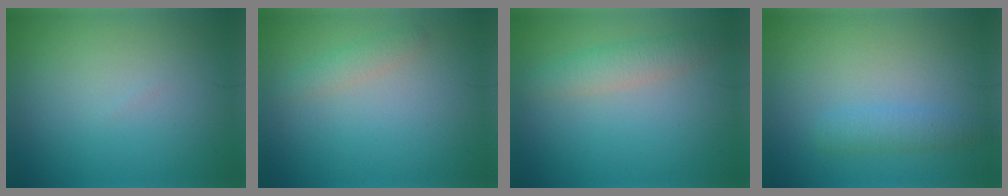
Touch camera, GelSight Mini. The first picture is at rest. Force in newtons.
{"total": 1.5, "press": 1.5, "slide": 0.0}
{"total": 2.5, "press": 2.5, "slide": 0.1}
{"total": 2.2, "press": 2.2, "slide": 0.1}